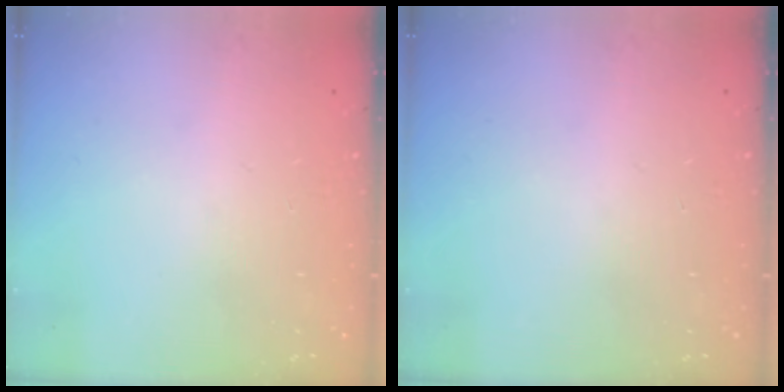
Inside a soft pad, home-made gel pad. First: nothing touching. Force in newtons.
{"total": 0.0}